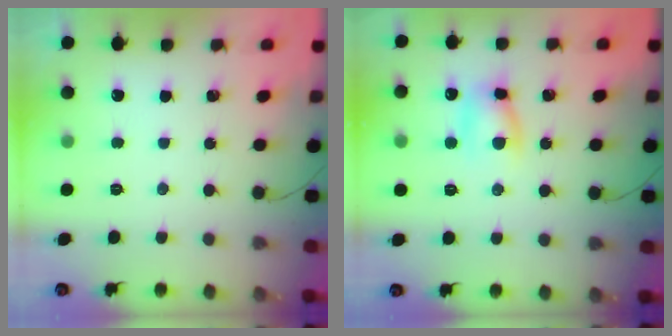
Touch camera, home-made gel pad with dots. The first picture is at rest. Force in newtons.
{"total": 7.4, "press": 7.4, "slide": 0.7}